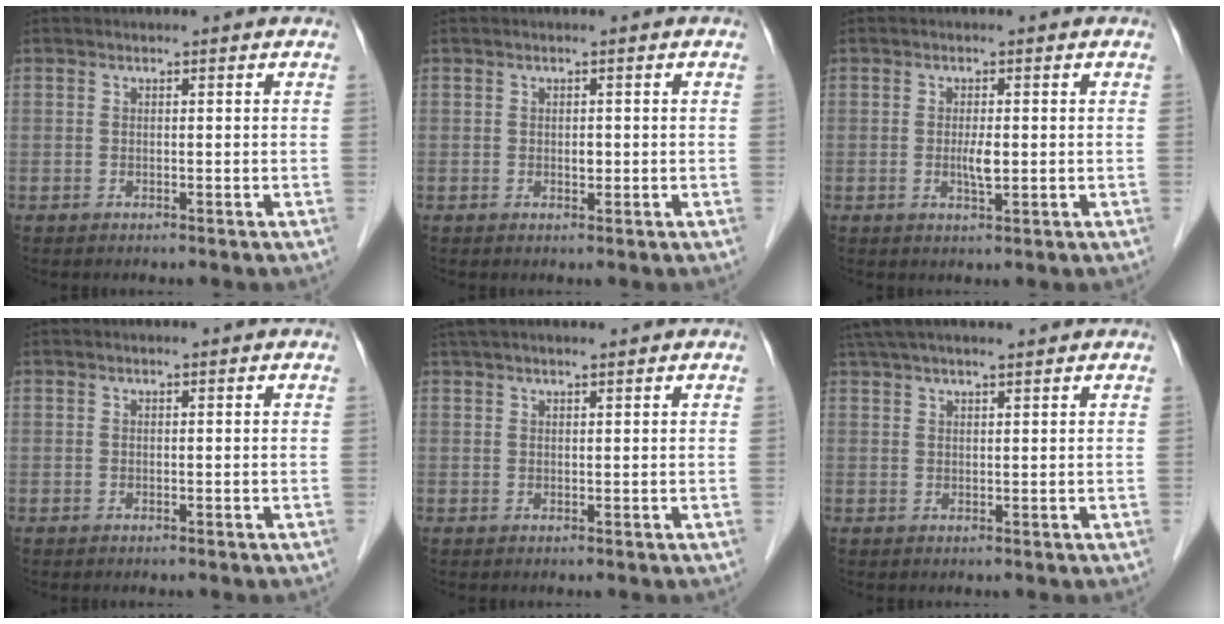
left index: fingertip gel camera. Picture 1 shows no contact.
{"total": 1.0, "force": [0.0, 0.6, 0.8], "torque": [-0.013, 0.001, 0.001]}
{"total": 2.4, "force": [-0.1, 0.5, 2.3], "torque": [-0.047, -0.003, -0.001]}
{"total": 0.0}
{"total": 5.9, "force": [5.0, 0.4, 3.2], "torque": [-0.048, 0.034, 0.082]}
{"total": 8.9, "force": [7.6, 0.8, 4.6], "torque": [-0.076, 0.036, 0.117]}